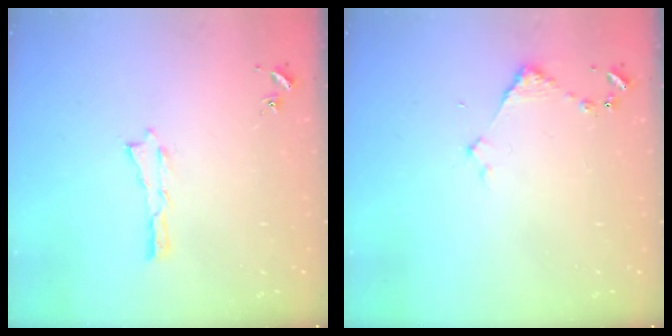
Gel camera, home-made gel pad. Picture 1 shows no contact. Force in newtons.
{"total": 2.9, "press": 2.9, "slide": 0.3}